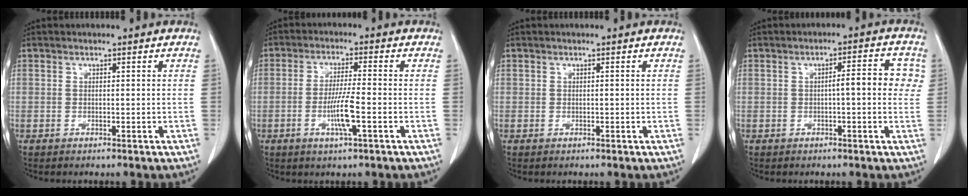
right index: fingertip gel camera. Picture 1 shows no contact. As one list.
[{"total": 6.0, "force": [-1.9, 0.0, 5.7], "torque": [-0.110, -0.008, -0.035]}, {"total": 0.0}, {"total": 5.5, "force": [0.4, 1.3, 5.3], "torque": [-0.069, 0.018, 0.002]}]